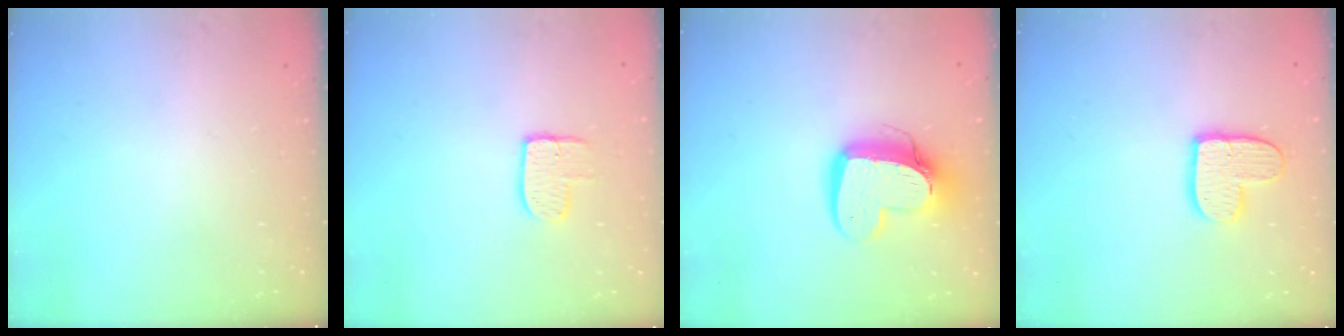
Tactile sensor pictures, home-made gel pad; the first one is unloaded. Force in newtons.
{"total": 7.4, "press": 7.4, "slide": 0.2}
{"total": 13.7, "press": 13.7, "slide": 1.3}
{"total": 11.0, "press": 10.9, "slide": 0.9}